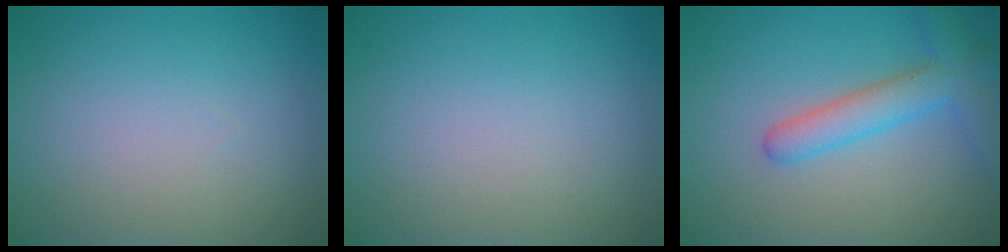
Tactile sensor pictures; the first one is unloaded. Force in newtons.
{"total": 0.0}
{"total": 4.0, "press": 4.0, "slide": 0.2}